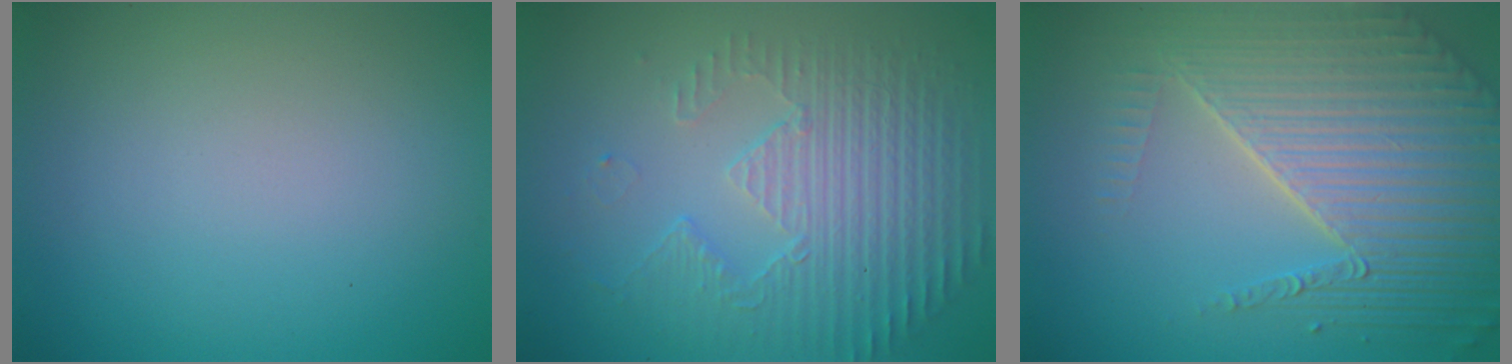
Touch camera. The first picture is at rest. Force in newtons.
{"total": 5.6, "press": 3.5, "slide": 4.4}
{"total": 7.7, "press": 5.8, "slide": 5.0}